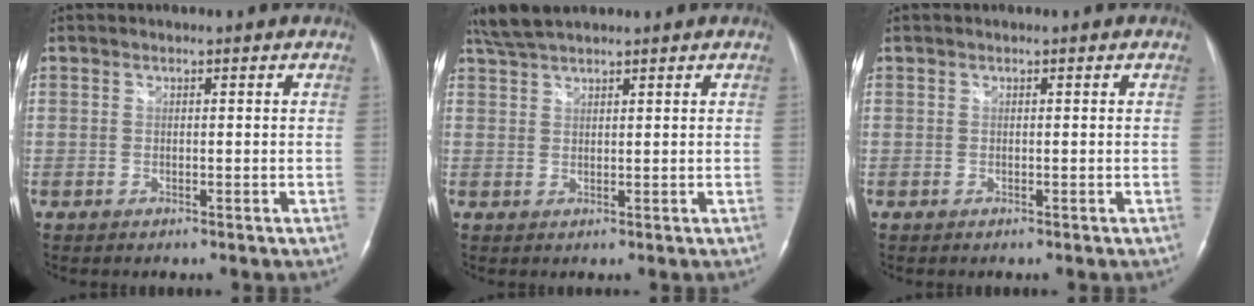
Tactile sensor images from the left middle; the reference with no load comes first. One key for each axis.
{"total": 4.4, "fx": 3.9, "fy": 0.6, "fz": 1.9, "tx": -0.048, "ty": 0.017, "tz": 0.080}
{"total": 0.0}